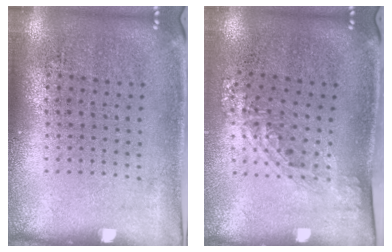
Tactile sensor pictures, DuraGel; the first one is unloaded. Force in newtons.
{"total": 1.4, "press": 1.0, "slide": 0.9}